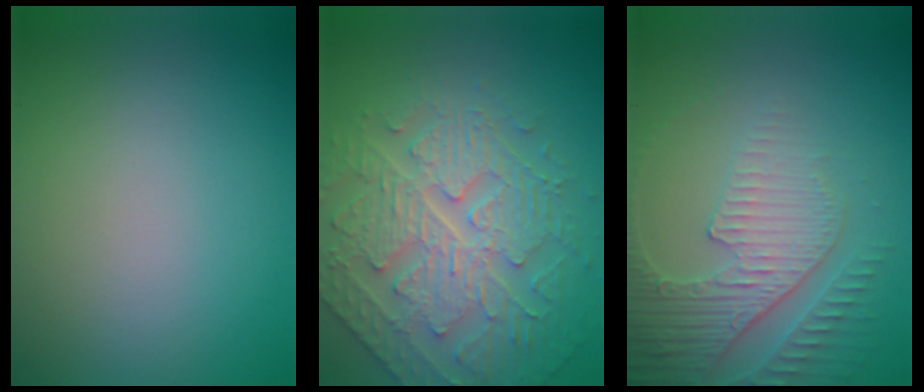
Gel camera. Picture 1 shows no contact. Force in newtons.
{"total": 5.0, "press": 4.9, "slide": 0.8}
{"total": 4.0, "press": 3.9, "slide": 1.0}